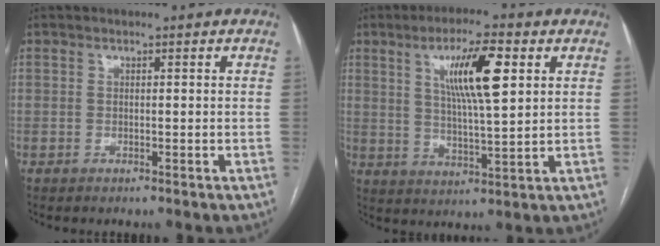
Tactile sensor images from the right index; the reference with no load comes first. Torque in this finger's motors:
{"motor_torque": [1.09, 0.65, 0.66, 0.10]}